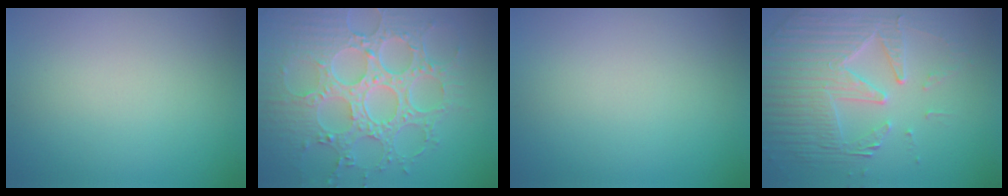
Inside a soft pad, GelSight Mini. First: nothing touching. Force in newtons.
{"total": 8.9, "press": 6.5, "slide": 6.1}
{"total": 0.0}
{"total": 6.4, "press": 5.0, "slide": 4.0}